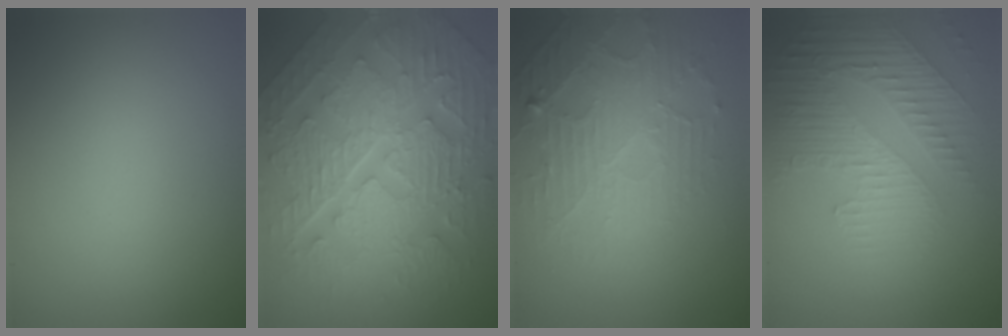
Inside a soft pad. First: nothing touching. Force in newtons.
{"total": 10.9, "press": 7.4, "slide": 8.0}
{"total": 4.5, "press": 3.3, "slide": 3.1}
{"total": 5.1, "press": 3.3, "slide": 3.9}